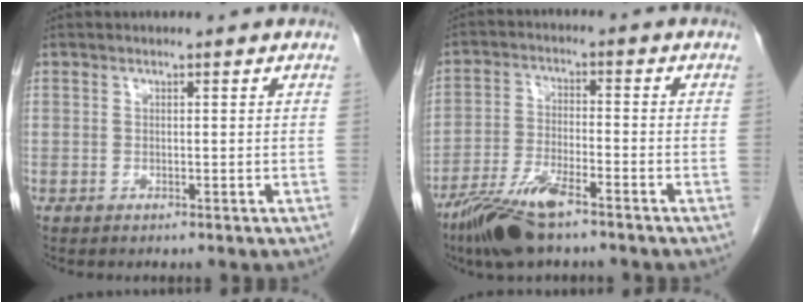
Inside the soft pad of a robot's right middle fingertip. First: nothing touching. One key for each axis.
{"total": 8.9, "fx": -6.3, "fy": 1.9, "fz": 6.0, "tx": -0.122, "ty": -0.017, "tz": -0.116}